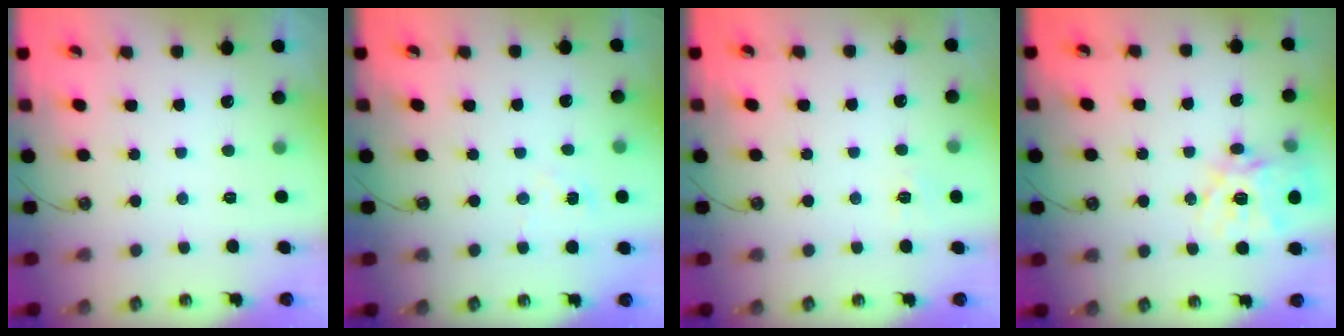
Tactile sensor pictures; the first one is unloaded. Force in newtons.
{"total": 3.9, "press": 3.9, "slide": 0.3}
{"total": 6.6, "press": 6.6, "slide": 0.6}
{"total": 17.5, "press": 17.3, "slide": 2.5}